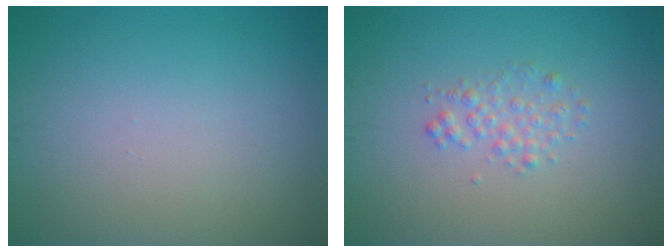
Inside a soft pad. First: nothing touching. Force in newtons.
{"total": 1.5, "press": 1.5, "slide": 0.0}